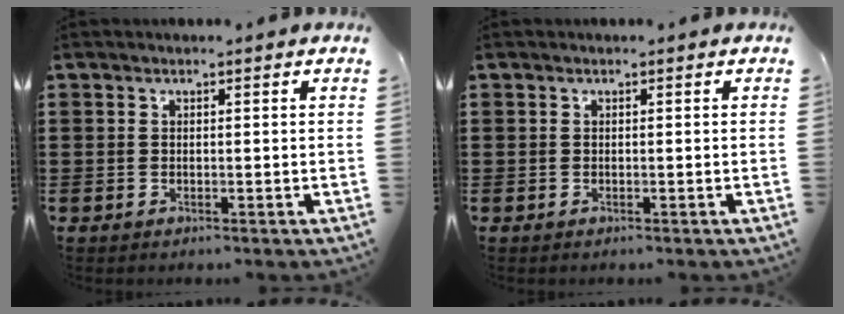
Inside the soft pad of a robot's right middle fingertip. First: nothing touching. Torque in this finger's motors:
{"motor_torque": [0.00, 0.00, -0.01, -0.01]}